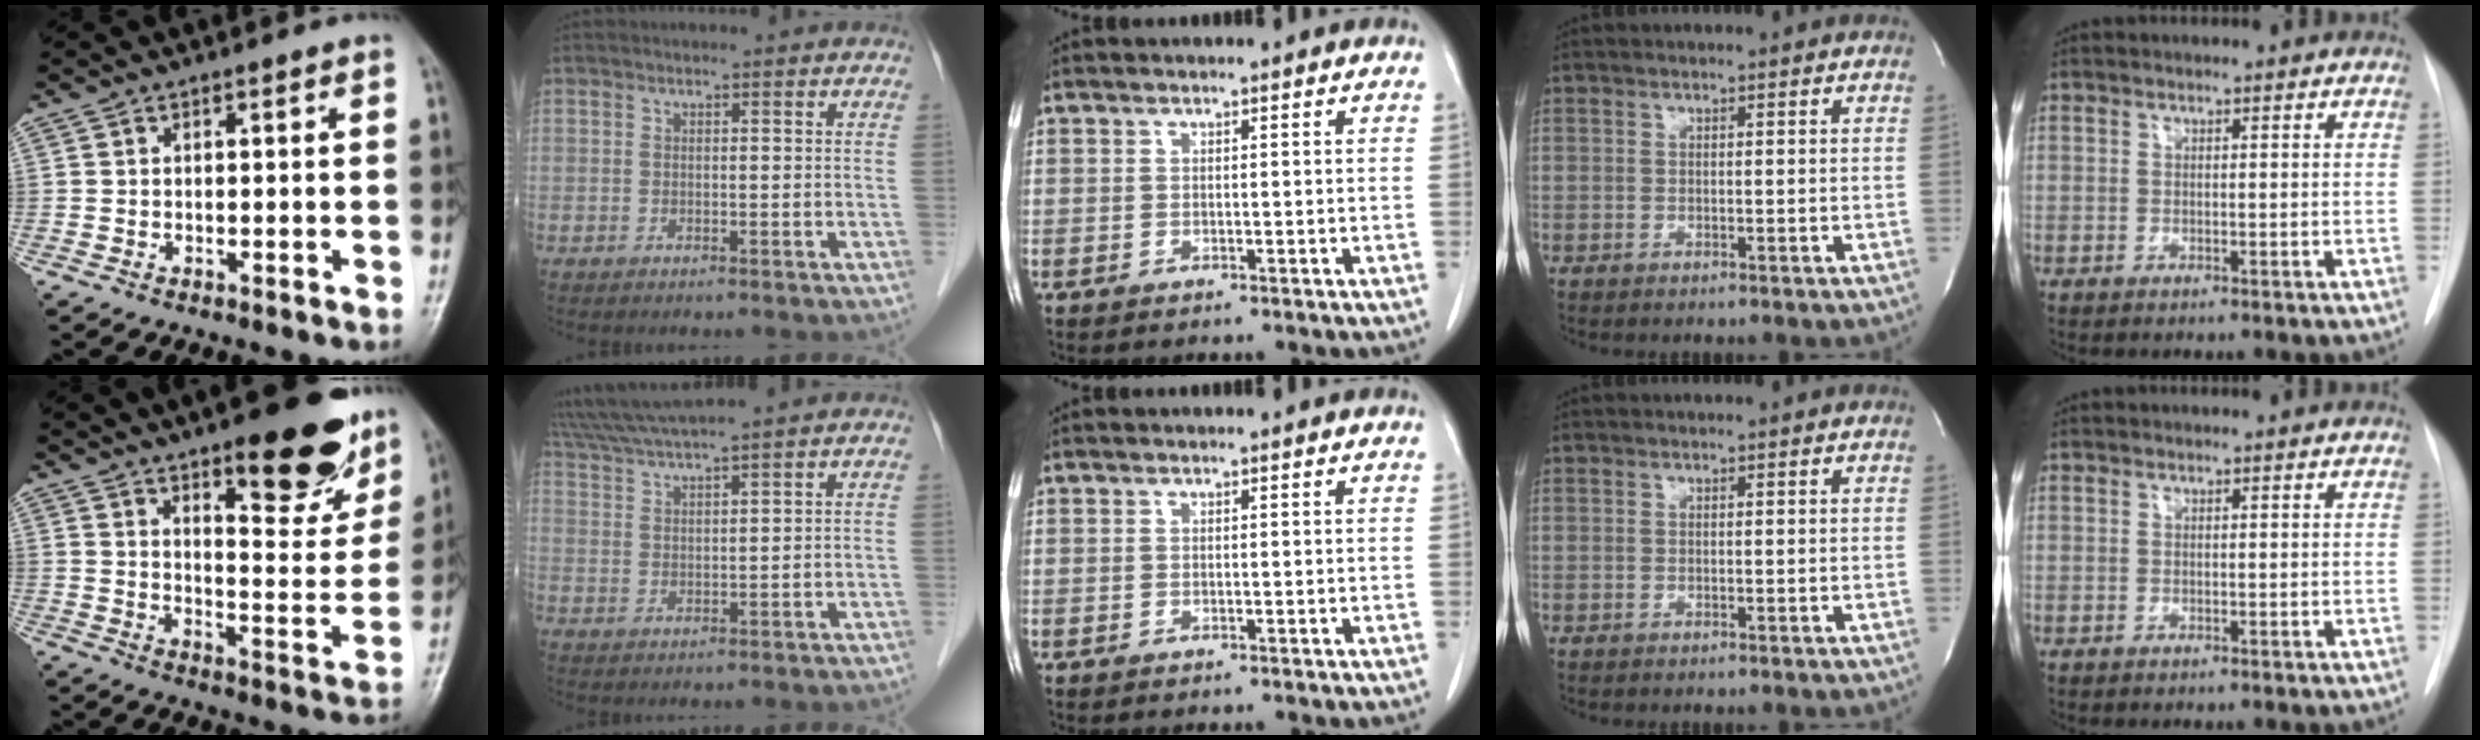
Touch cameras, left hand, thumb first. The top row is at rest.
{"thumb": {"total": 18.0, "force": [11.4, 6.1, 12.5], "torque": [-0.116, -0.070, 0.165]}, "index": {"total": 9.4, "force": [8.3, -1.0, 4.2], "torque": [-0.081, 0.029, 0.144]}}